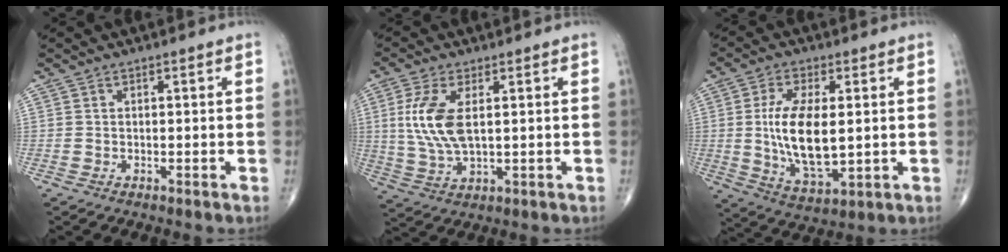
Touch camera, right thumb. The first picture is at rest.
{"total": 9.7, "force": [1.7, 4.4, 8.5], "torque": [-0.192, -0.005, 0.039]}
{"total": 13.7, "force": [0.6, 6.1, 12.2], "torque": [-0.228, -0.019, 0.020]}